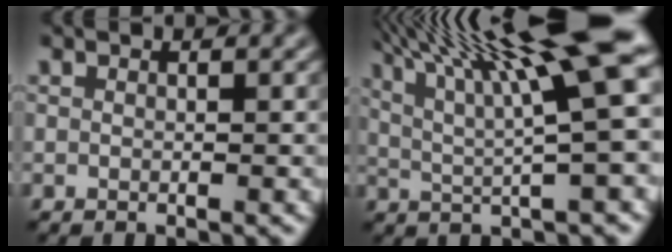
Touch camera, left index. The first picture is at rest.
{"total": 13.2, "force": [6.1, 2.4, 11.4], "torque": [-0.166, 0.016, 0.096]}